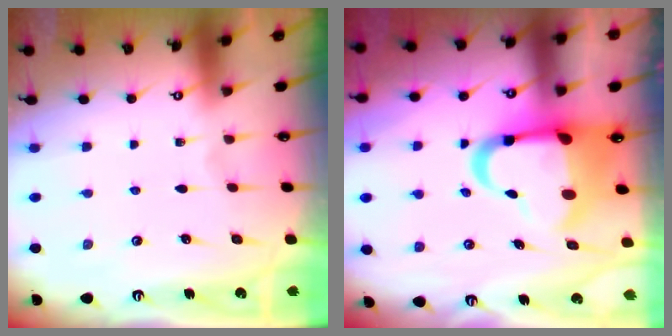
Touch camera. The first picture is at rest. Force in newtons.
{"total": 13.1, "press": 13.0, "slide": 2.0}